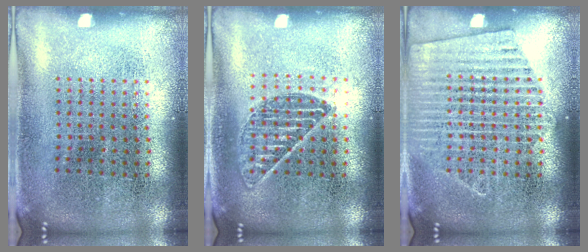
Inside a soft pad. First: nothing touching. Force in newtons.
{"total": 1.0, "press": 0.9, "slide": 0.4}
{"total": 2.6, "press": 2.6, "slide": 0.3}